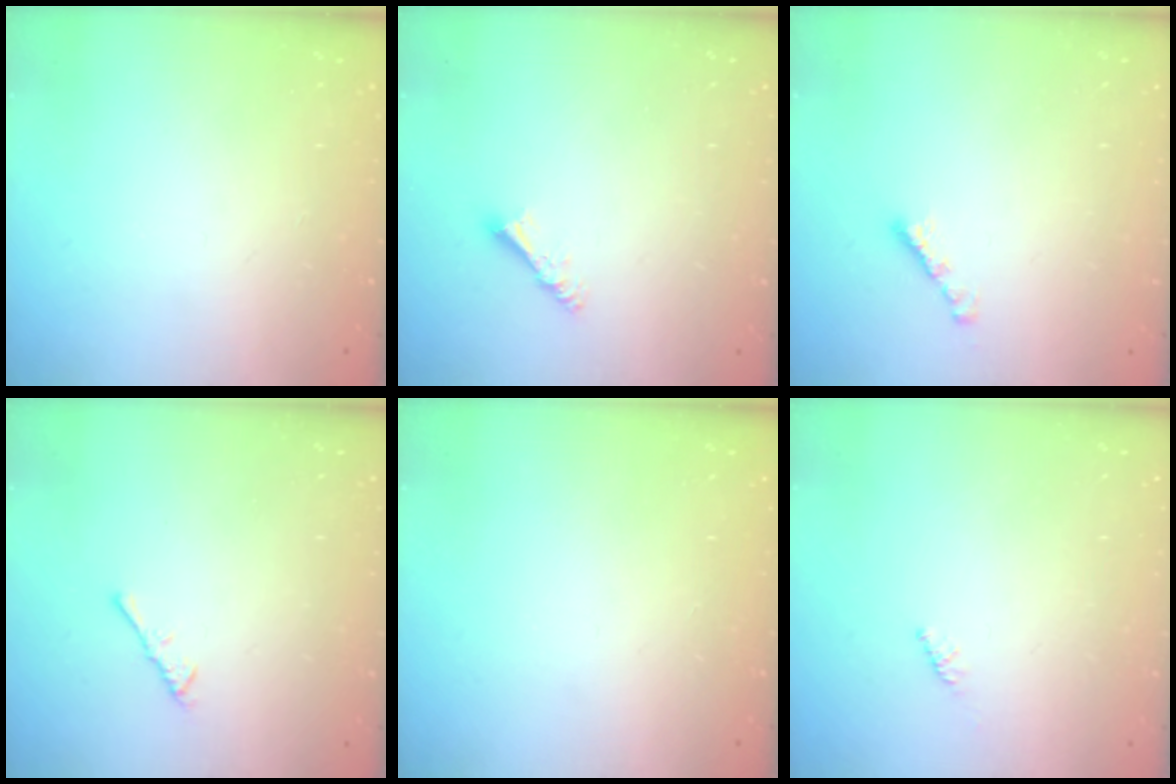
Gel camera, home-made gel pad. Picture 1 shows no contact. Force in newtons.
{"total": 4.2, "press": 4.1, "slide": 0.5}
{"total": 2.4, "press": 2.4, "slide": 0.4}
{"total": 2.2, "press": 2.1, "slide": 0.5}
{"total": 0.0}
{"total": 1.6, "press": 1.5, "slide": 0.4}